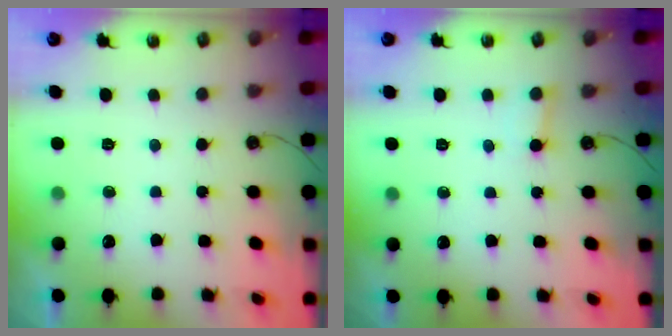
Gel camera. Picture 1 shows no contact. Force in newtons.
{"total": 2.7, "press": 2.7, "slide": 0.2}